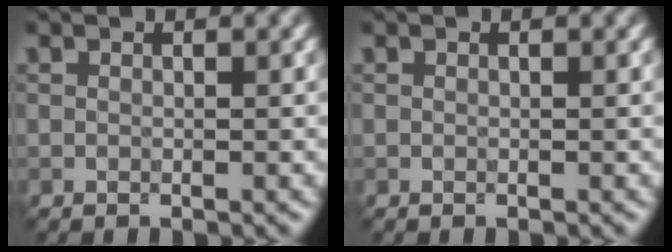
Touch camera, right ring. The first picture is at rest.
{"total": 0.0}